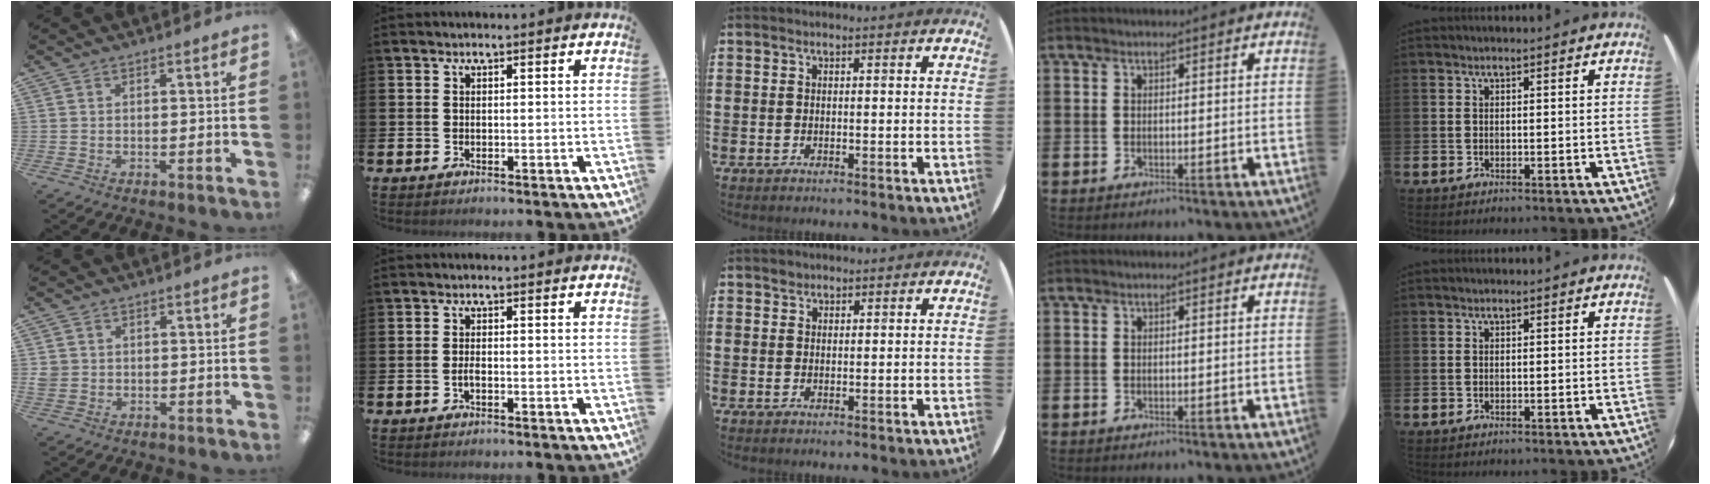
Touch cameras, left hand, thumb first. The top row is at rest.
{"thumb": {"total": 2.1, "force": [0.2, 2.0, 0.5], "torque": [-0.011, 0.004, 0.002]}, "index": {"total": 1.0, "force": [-0.5, 0.3, 0.8], "torque": [-0.019, -0.001, -0.008]}, "middle": {"total": 0.9, "force": [0.8, 0.4, 0.0], "torque": [0.000, 0.003, 0.015]}}